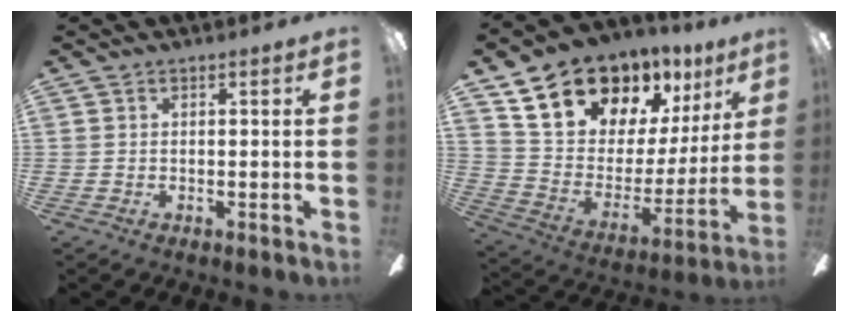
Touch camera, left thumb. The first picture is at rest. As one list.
[{"total": 19.1, "force": [14.4, 10.5, 6.9], "torque": [-0.126, -0.098, 0.277]}]